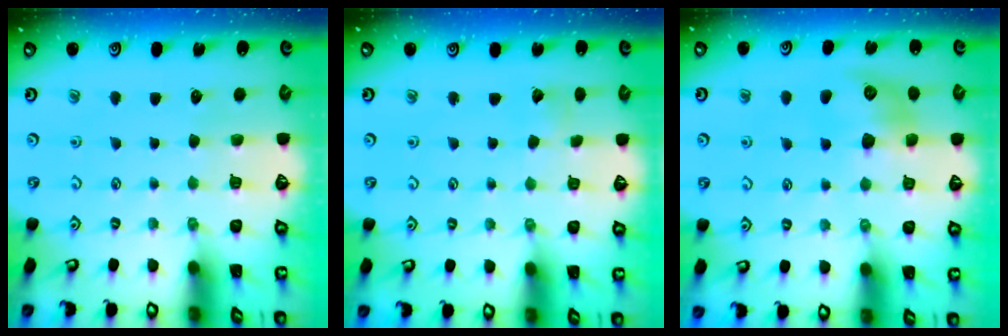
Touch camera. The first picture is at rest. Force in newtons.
{"total": 1.7, "press": 1.7, "slide": 0.1}
{"total": 9.5, "press": 9.5, "slide": 0.1}